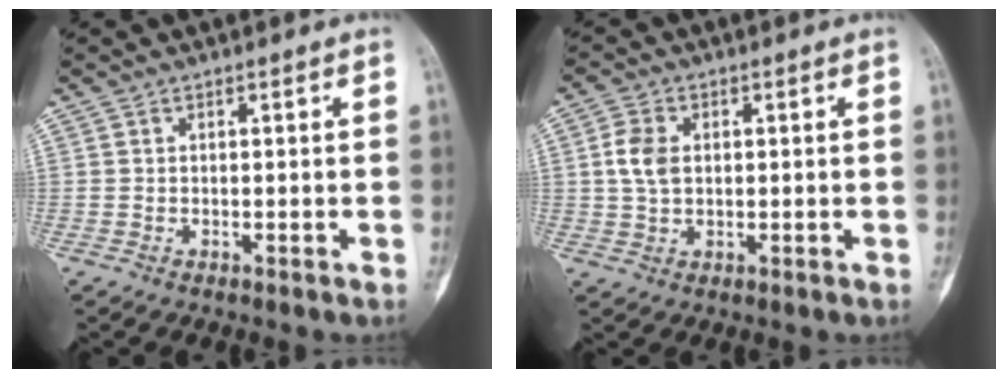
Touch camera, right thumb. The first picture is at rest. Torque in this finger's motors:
{"motor_torque": [-0.06, 0.01, 0.57, -0.26, 0.06]}